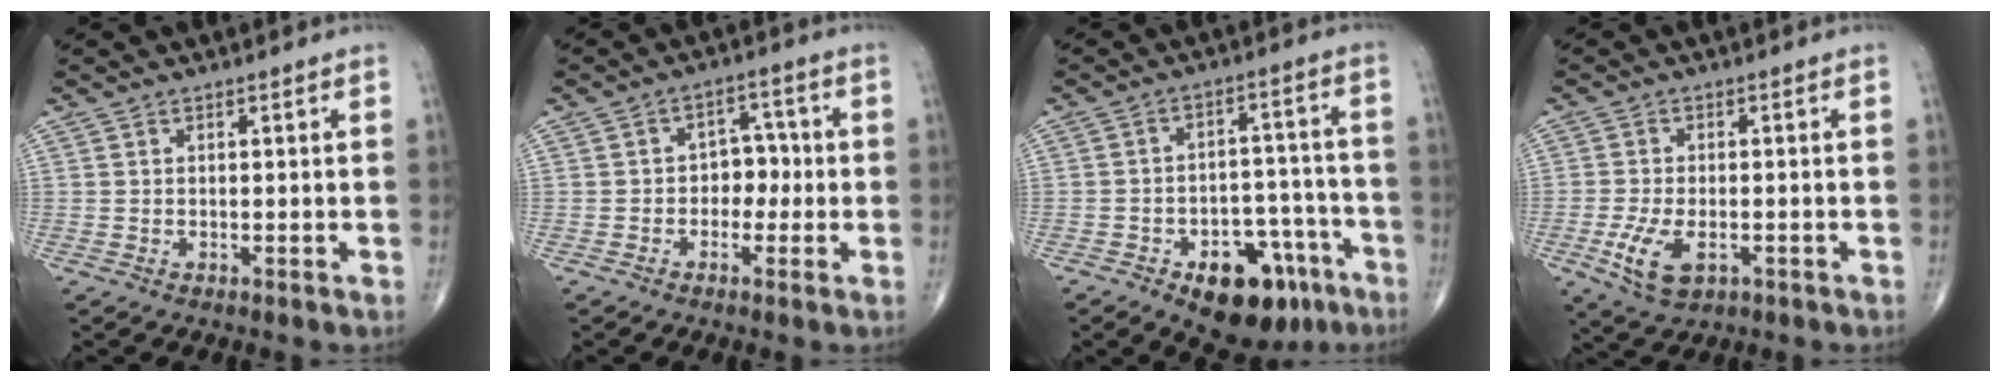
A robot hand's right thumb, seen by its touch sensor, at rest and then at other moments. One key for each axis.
{"total": 5.3, "fx": -0.8, "fy": 4.1, "fz": 3.3, "tx": -0.013, "ty": 0.022, "tz": -0.023}
{"total": 15.4, "fx": -8.6, "fy": 8.5, "fz": 9.5, "tx": -0.095, "ty": 0.065, "tz": -0.116}
{"total": 7.4, "fx": -2.5, "fy": 3.9, "fz": 5.7, "tx": -0.119, "ty": -0.001, "tz": -0.038}